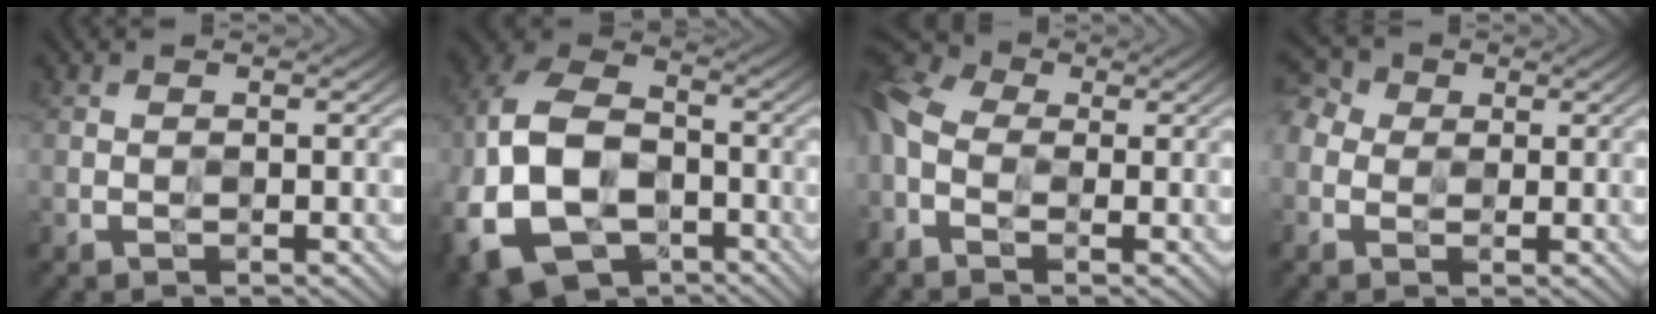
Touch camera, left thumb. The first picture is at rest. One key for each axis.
{"total": 16.8, "fx": -5.7, "fy": 11.2, "fz": 11.2, "tx": -0.273, "ty": -0.028, "tz": -0.111}
{"total": 8.6, "fx": -2.0, "fy": 5.8, "fz": 6.0, "tx": -0.171, "ty": -0.002, "tz": -0.049}
{"total": 4.0, "fx": 0.2, "fy": 3.5, "fz": 1.9, "tx": -0.060, "ty": 0.011, "tz": -0.001}